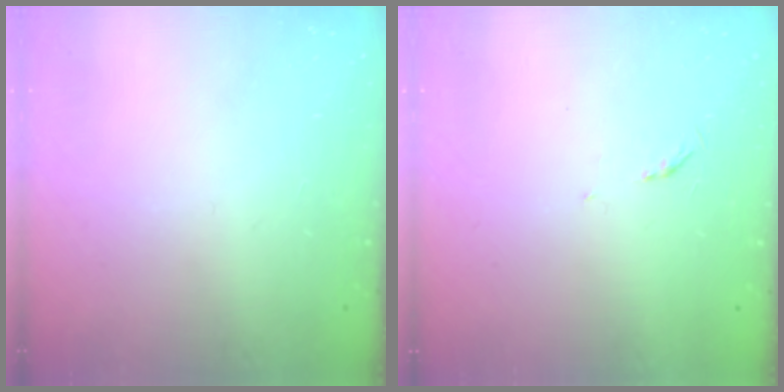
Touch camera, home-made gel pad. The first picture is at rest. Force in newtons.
{"total": 3.1, "press": 3.0, "slide": 0.5}